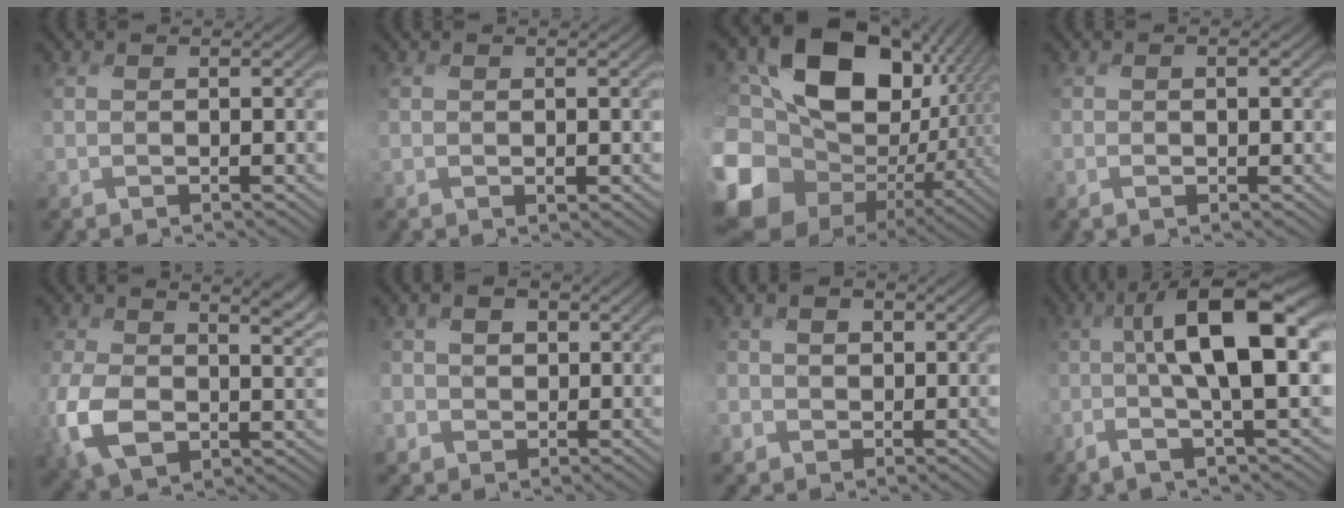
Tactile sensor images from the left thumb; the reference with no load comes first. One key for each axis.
{"total": 0.8, "fx": 0.0, "fy": 0.5, "fz": 0.7, "tx": -0.012, "ty": -0.005, "tz": 0.001}
{"total": 19.4, "fx": -3.8, "fy": 15.0, "fz": 11.8, "tx": -0.293, "ty": -0.036, "tz": -0.063}
{"total": 0.8, "fx": -0.2, "fy": 0.1, "fz": 0.8, "tx": -0.008, "ty": 0.000, "tz": -0.004}
{"total": 10.2, "fx": 0.0, "fy": 6.6, "fz": 7.8, "tx": -0.188, "ty": -0.025, "tz": 0.004}
{"total": 2.5, "fx": -0.4, "fy": 2.4, "fz": 0.7, "tx": -0.016, "ty": -0.004, "tz": -0.018}
{"total": 2.0, "fx": -0.4, "fy": 2.0, "fz": 0.2, "tx": -0.006, "ty": -0.005, "tz": -0.017}
{"total": 10.7, "fx": -0.1, "fy": 2.5, "fz": 10.4, "tx": -0.168, "ty": 0.009, "tz": -0.014}